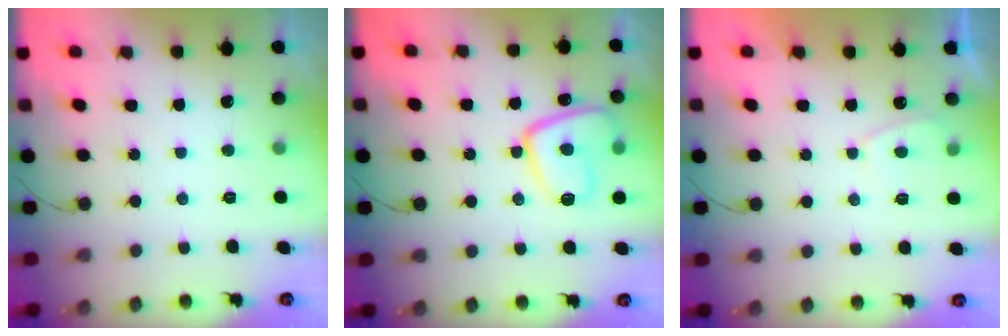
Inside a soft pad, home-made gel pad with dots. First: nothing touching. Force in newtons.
{"total": 14.0, "press": 13.9, "slide": 1.3}
{"total": 1.5, "press": 1.3, "slide": 0.6}